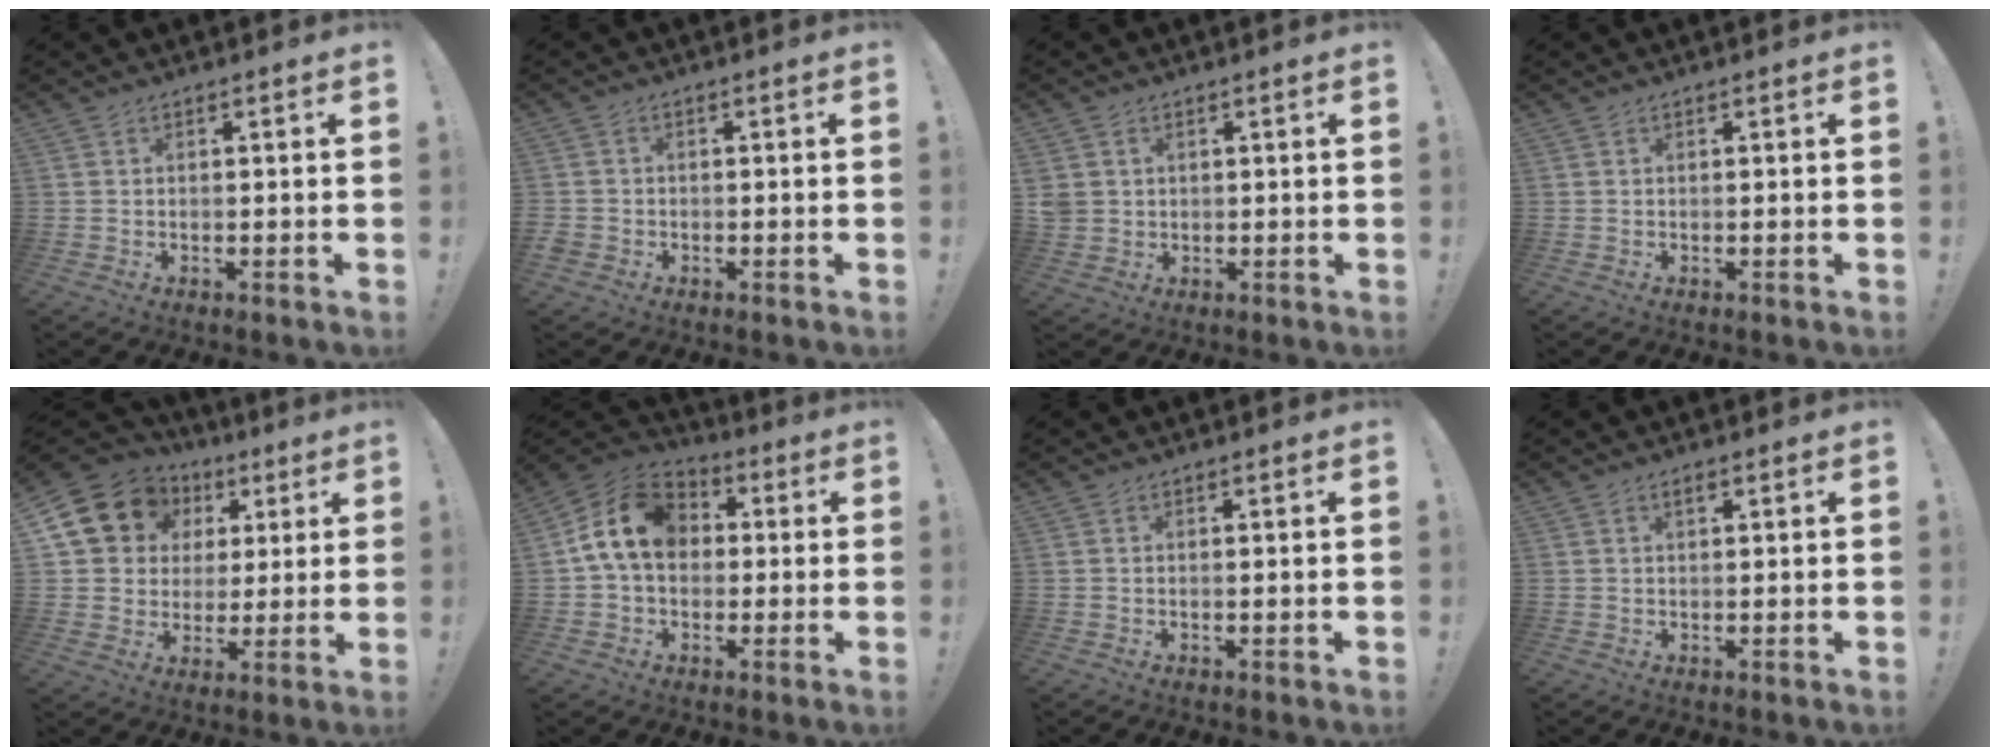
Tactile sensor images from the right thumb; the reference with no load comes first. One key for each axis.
{"total": 2.3, "fx": -1.2, "fy": 1.8, "fz": 0.8, "tx": -0.011, "ty": 0.006, "tz": -0.020}
{"total": 3.6, "fx": 1.2, "fy": 3.1, "fz": 1.4, "tx": -0.029, "ty": -0.004, "tz": 0.024}
{"total": 0.0}
{"total": 15.7, "fx": 6.7, "fy": 12.8, "fz": 6.2, "tx": -0.098, "ty": -0.024, "tz": 0.143}
{"total": 15.2, "fx": 2.6, "fy": 11.3, "fz": 9.8, "tx": -0.168, "ty": 0.018, "tz": 0.054}
{"total": 0.0}
{"total": 1.4, "fx": 0.8, "fy": 0.5, "fz": 0.9, "tx": -0.015, "ty": 0.000, "tz": 0.014}